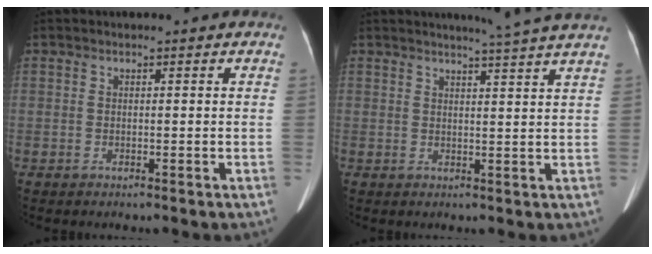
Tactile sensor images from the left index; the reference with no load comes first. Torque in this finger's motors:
{"motor_torque": [0.28, -0.88, -0.08, 0.04]}